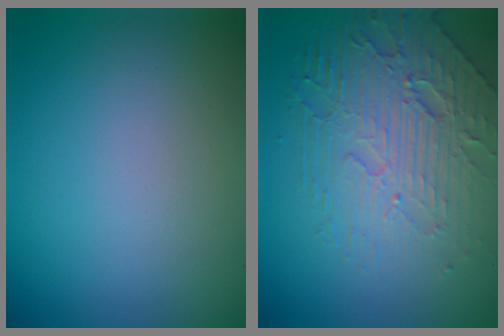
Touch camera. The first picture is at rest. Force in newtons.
{"total": 5.9, "press": 4.5, "slide": 3.8}